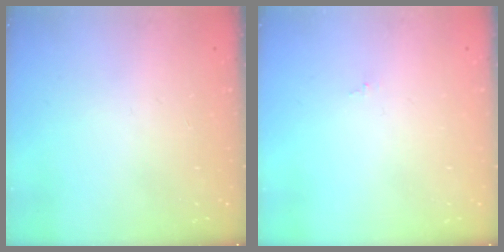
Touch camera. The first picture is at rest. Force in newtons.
{"total": 0.0}